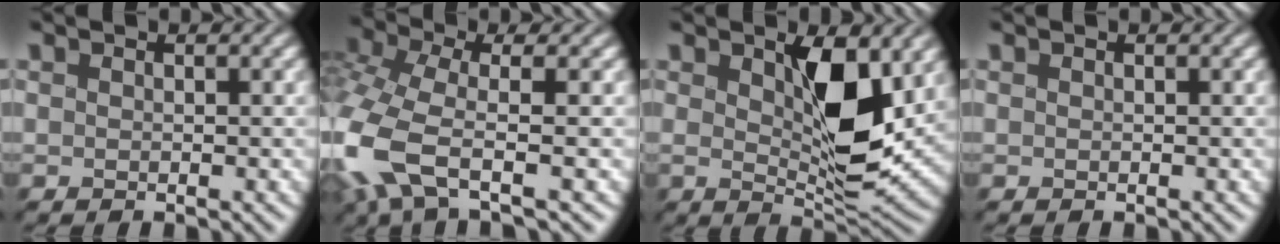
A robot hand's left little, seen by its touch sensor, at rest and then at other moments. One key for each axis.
{"total": 8.1, "fx": -3.7, "fy": 3.0, "fz": 6.5, "tx": -0.174, "ty": -0.014, "tz": -0.080}
{"total": 7.1, "fx": 1.7, "fy": 2.8, "fz": 6.3, "tx": -0.110, "ty": -0.016, "tz": 0.033}
{"total": 0.0}